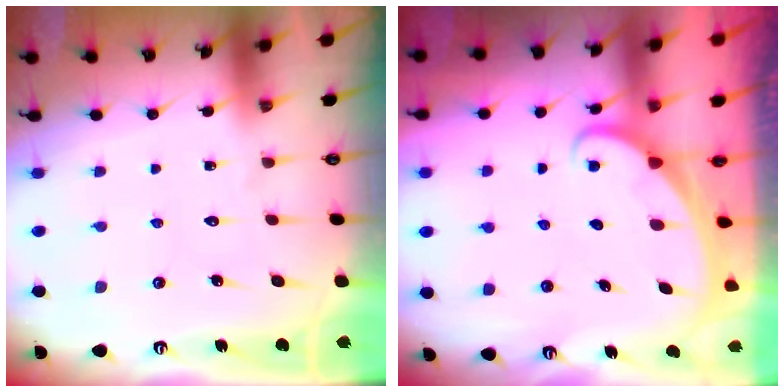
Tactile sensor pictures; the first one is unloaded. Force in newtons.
{"total": 1.7, "press": 1.7, "slide": 0.1}